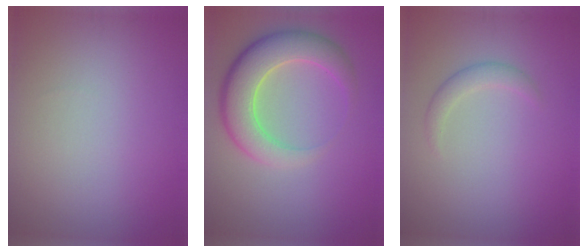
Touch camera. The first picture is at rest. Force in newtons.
{"total": 6.8, "press": 6.7, "slide": 0.6}
{"total": 1.6, "press": 1.6, "slide": 0.0}